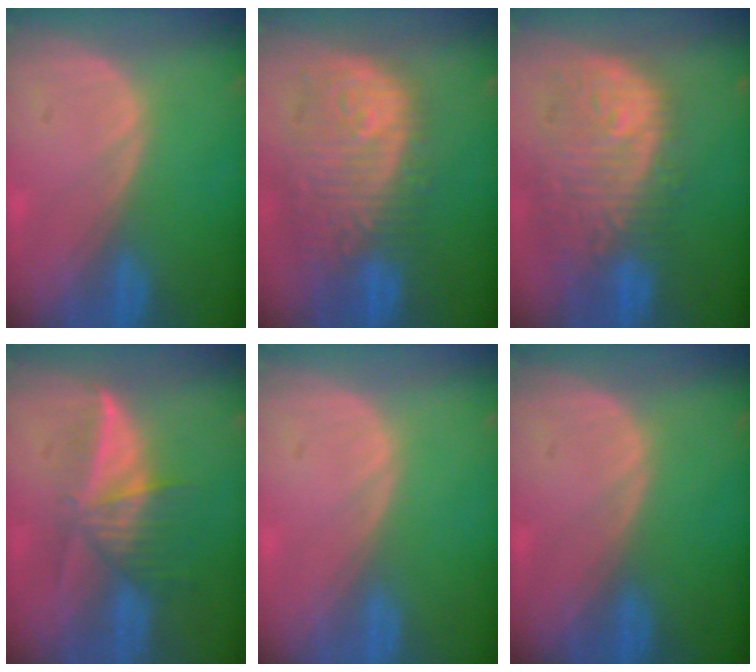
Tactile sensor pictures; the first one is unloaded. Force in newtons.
{"total": 12.1, "press": 10.8, "slide": 5.5}
{"total": 12.1, "press": 10.8, "slide": 5.6}
{"total": 6.0, "press": 5.8, "slide": 1.6}
{"total": 0.0}
{"total": 0.0}